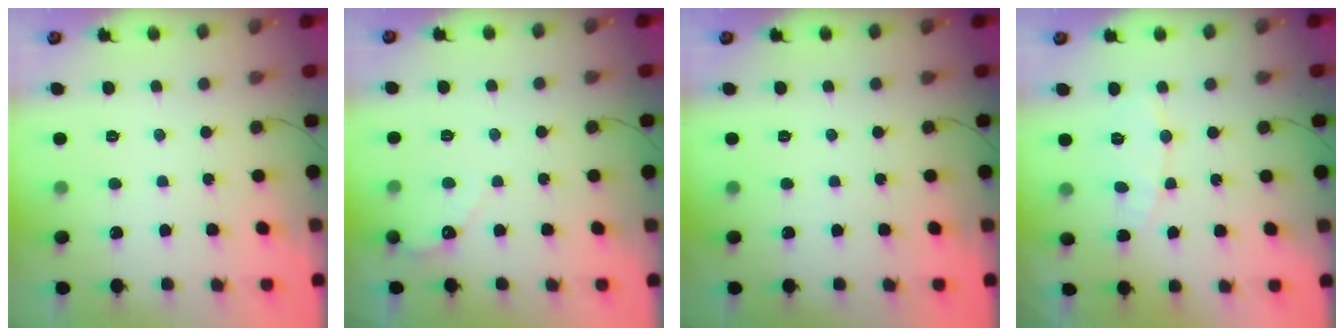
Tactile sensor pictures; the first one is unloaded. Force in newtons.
{"total": 2.2, "press": 2.2, "slide": 0.1}
{"total": 0.0}
{"total": 6.0, "press": 6.0, "slide": 0.5}